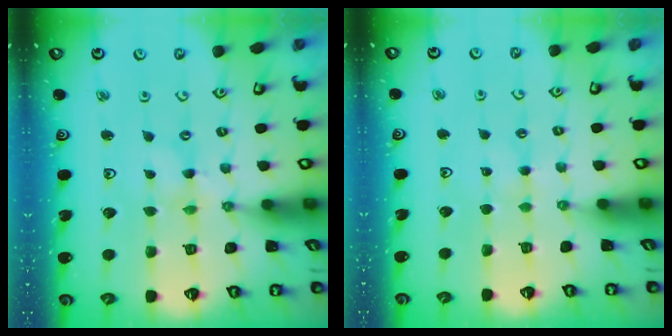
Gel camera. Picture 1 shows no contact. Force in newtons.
{"total": 1.4, "press": 1.4, "slide": 0.3}